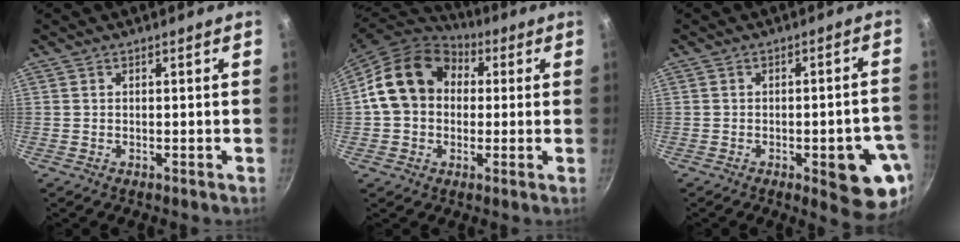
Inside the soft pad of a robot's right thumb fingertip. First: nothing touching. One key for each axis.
{"total": 15.9, "fx": 2.4, "fy": 12.7, "fz": 9.2, "tx": -0.137, "ty": 0.032, "tz": 0.028}
{"total": 11.7, "fx": -3.8, "fy": 3.9, "fz": 10.4, "tx": -0.094, "ty": 0.017, "tz": -0.043}